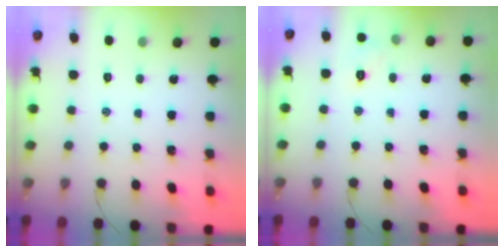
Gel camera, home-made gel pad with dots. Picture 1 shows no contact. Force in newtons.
{"total": 5.6, "press": 5.4, "slide": 1.5}